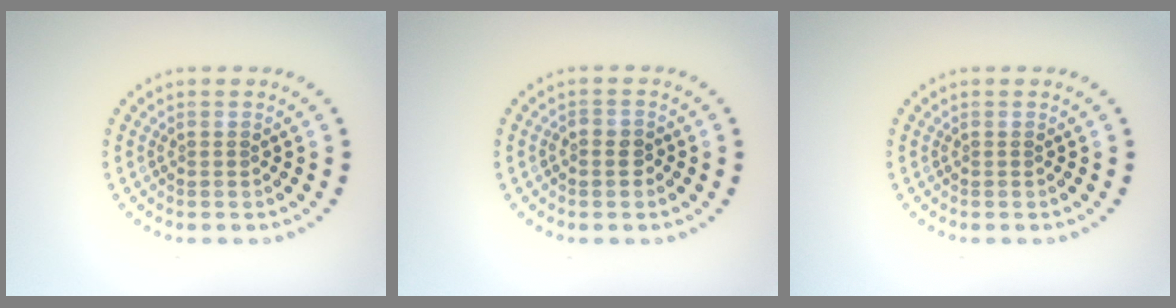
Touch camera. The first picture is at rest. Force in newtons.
{"total": 1.0, "press": 0.9, "slide": 0.4}
{"total": 0.0}